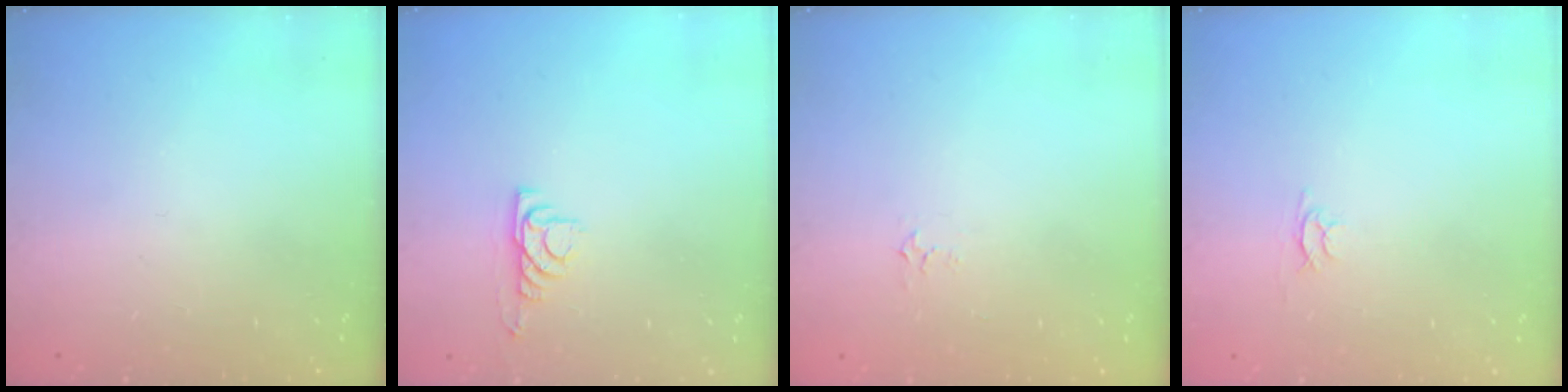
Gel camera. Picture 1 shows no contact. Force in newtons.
{"total": 5.0, "press": 4.9, "slide": 0.7}
{"total": 3.2, "press": 3.1, "slide": 0.5}
{"total": 2.4, "press": 2.4, "slide": 0.3}